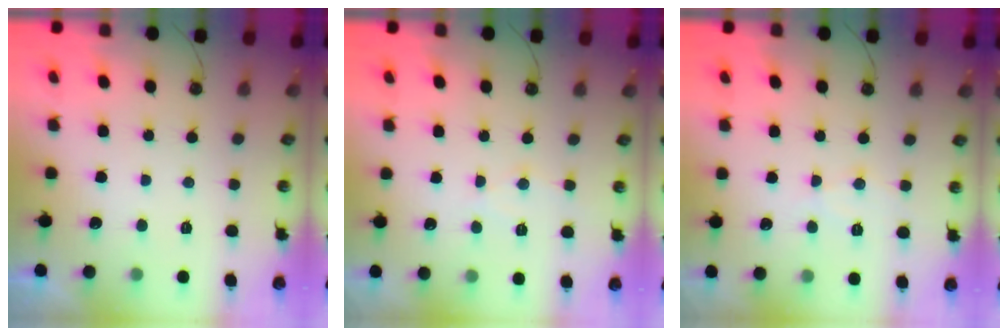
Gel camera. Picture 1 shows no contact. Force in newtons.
{"total": 5.9, "press": 5.9, "slide": 0.6}
{"total": 5.9, "press": 5.9, "slide": 0.2}